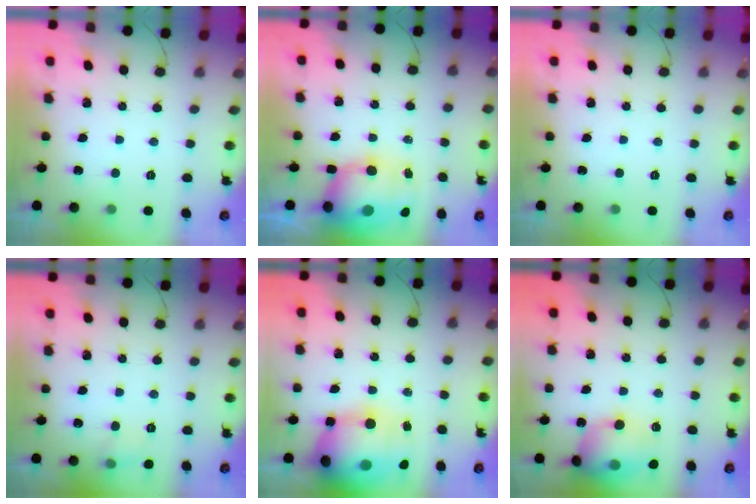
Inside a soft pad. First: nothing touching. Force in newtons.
{"total": 11.0, "press": 10.9, "slide": 1.9}
{"total": 0.0}
{"total": 5.5, "press": 5.3, "slide": 1.5}
{"total": 21.5, "press": 20.9, "slide": 4.9}
{"total": 13.8, "press": 13.6, "slide": 1.8}